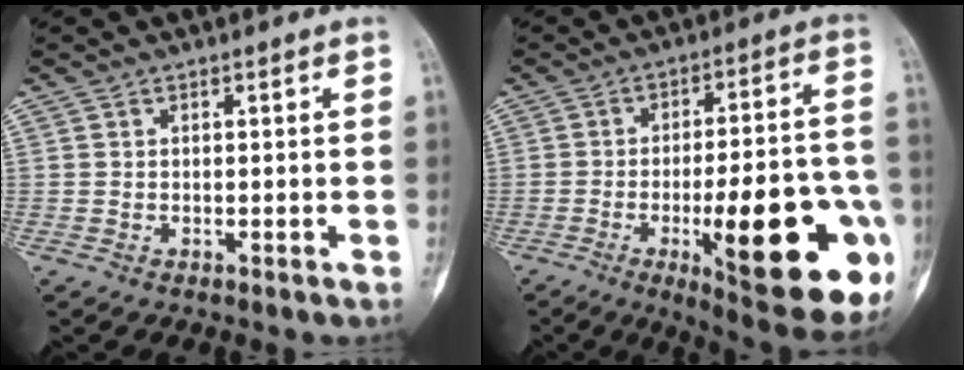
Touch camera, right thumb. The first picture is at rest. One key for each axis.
{"total": 25.6, "fx": -8.1, "fy": 7.3, "fz": 23.2, "tx": -0.263, "ty": 0.010, "tz": -0.092}